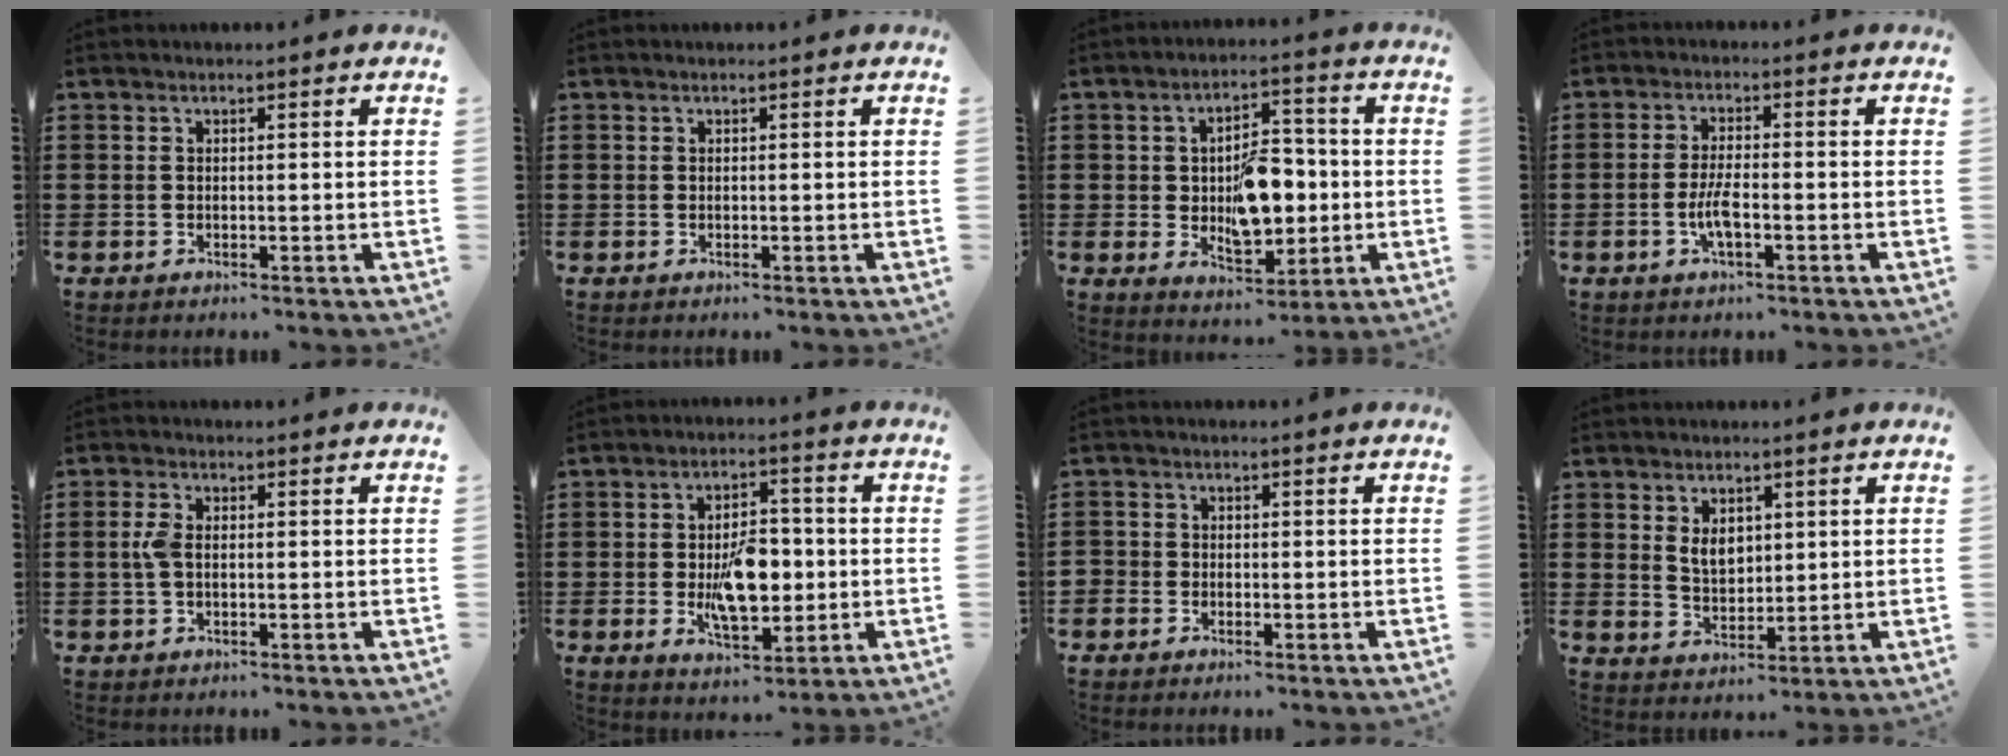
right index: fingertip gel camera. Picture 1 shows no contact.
{"total": 0.0}
{"total": 8.9, "force": [-0.5, 5.3, 7.2], "torque": [-0.107, 0.002, -0.014]}
{"total": 3.9, "force": [-1.3, 1.0, 3.6], "torque": [-0.076, -0.002, -0.028]}
{"total": 2.9, "force": [-0.1, 1.4, 2.5], "torque": [-0.072, -0.005, -0.009]}
{"total": 9.1, "force": [-1.0, 4.9, 7.6], "torque": [-0.122, 0.000, -0.022]}
{"total": 1.3, "force": [-0.9, 0.9, 0.0], "torque": [-0.003, 0.003, -0.021]}
{"total": 3.8, "force": [1.4, 2.6, 2.4], "torque": [-0.047, 0.005, 0.024]}